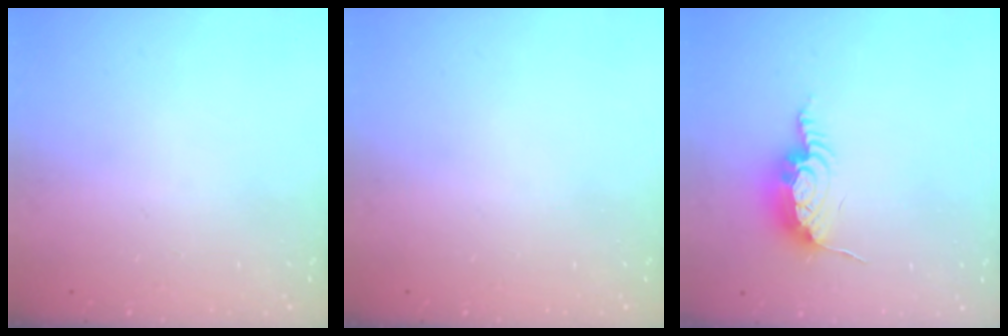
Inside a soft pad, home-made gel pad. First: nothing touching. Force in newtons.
{"total": 0.0}
{"total": 11.0, "press": 11.0, "slide": 1.0}